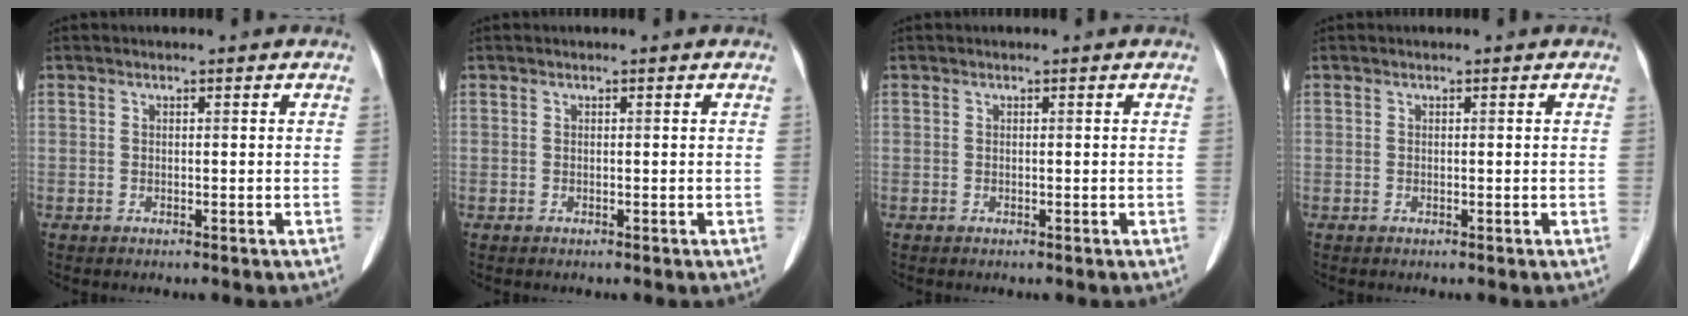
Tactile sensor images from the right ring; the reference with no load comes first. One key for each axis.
{"total": 0.0}
{"total": 0.0}
{"total": 0.0}